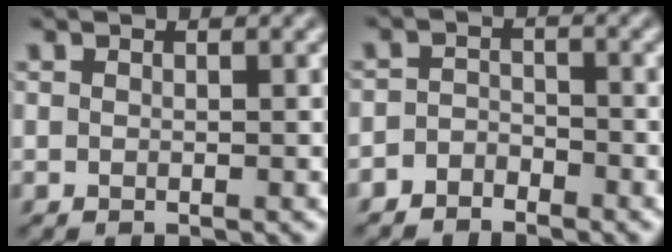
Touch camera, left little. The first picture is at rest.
{"total": 1.9, "force": [-1.8, 0.8, 0.0], "torque": [0.004, 0.010, -0.040]}